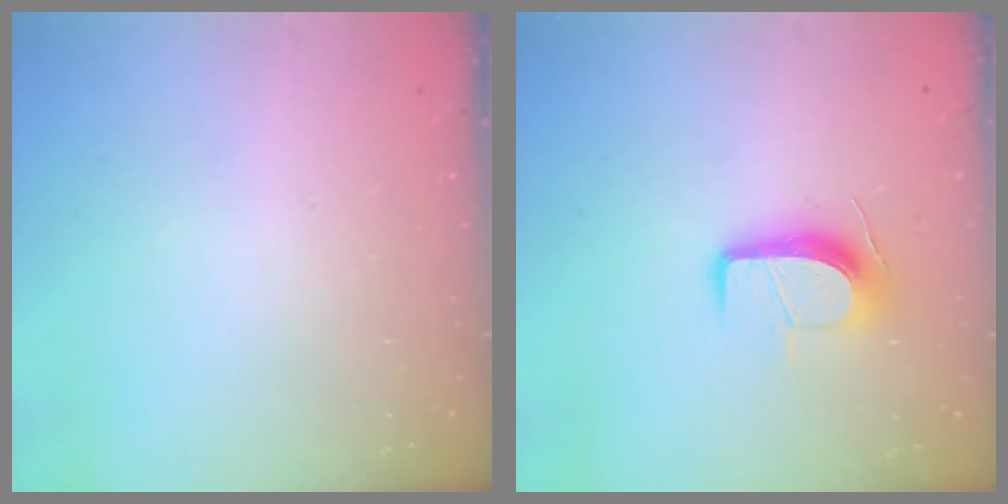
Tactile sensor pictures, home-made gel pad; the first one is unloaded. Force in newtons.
{"total": 9.9, "press": 9.9, "slide": 0.6}